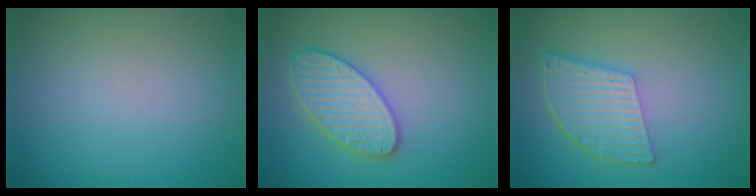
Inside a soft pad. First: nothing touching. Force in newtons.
{"total": 3.9, "press": 3.8, "slide": 0.8}
{"total": 5.4, "press": 3.9, "slide": 3.7}